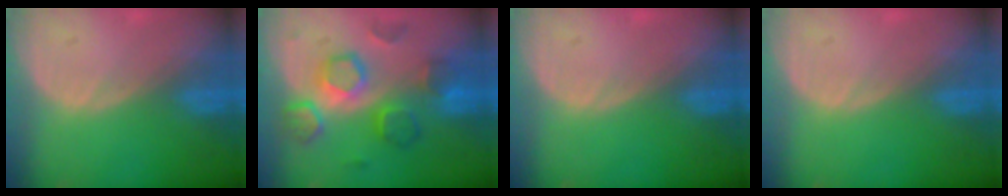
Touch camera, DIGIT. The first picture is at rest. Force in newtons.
{"total": 8.5, "press": 8.5, "slide": 0.2}
{"total": 0.0}
{"total": 0.0}